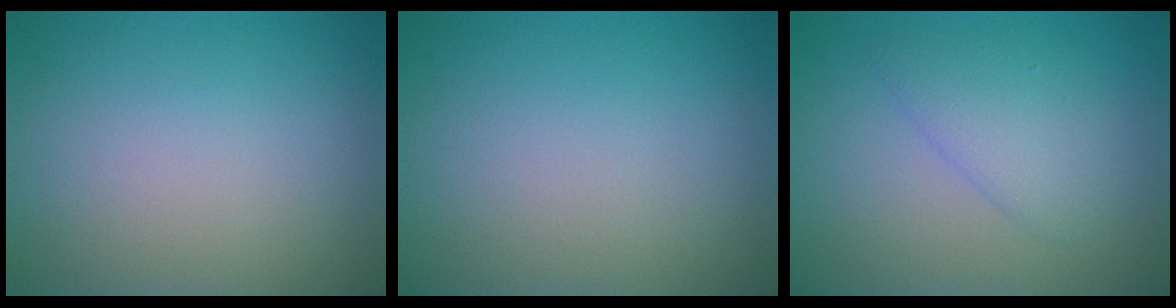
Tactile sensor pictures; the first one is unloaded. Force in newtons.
{"total": 0.0}
{"total": 2.5, "press": 2.5, "slide": 0.3}